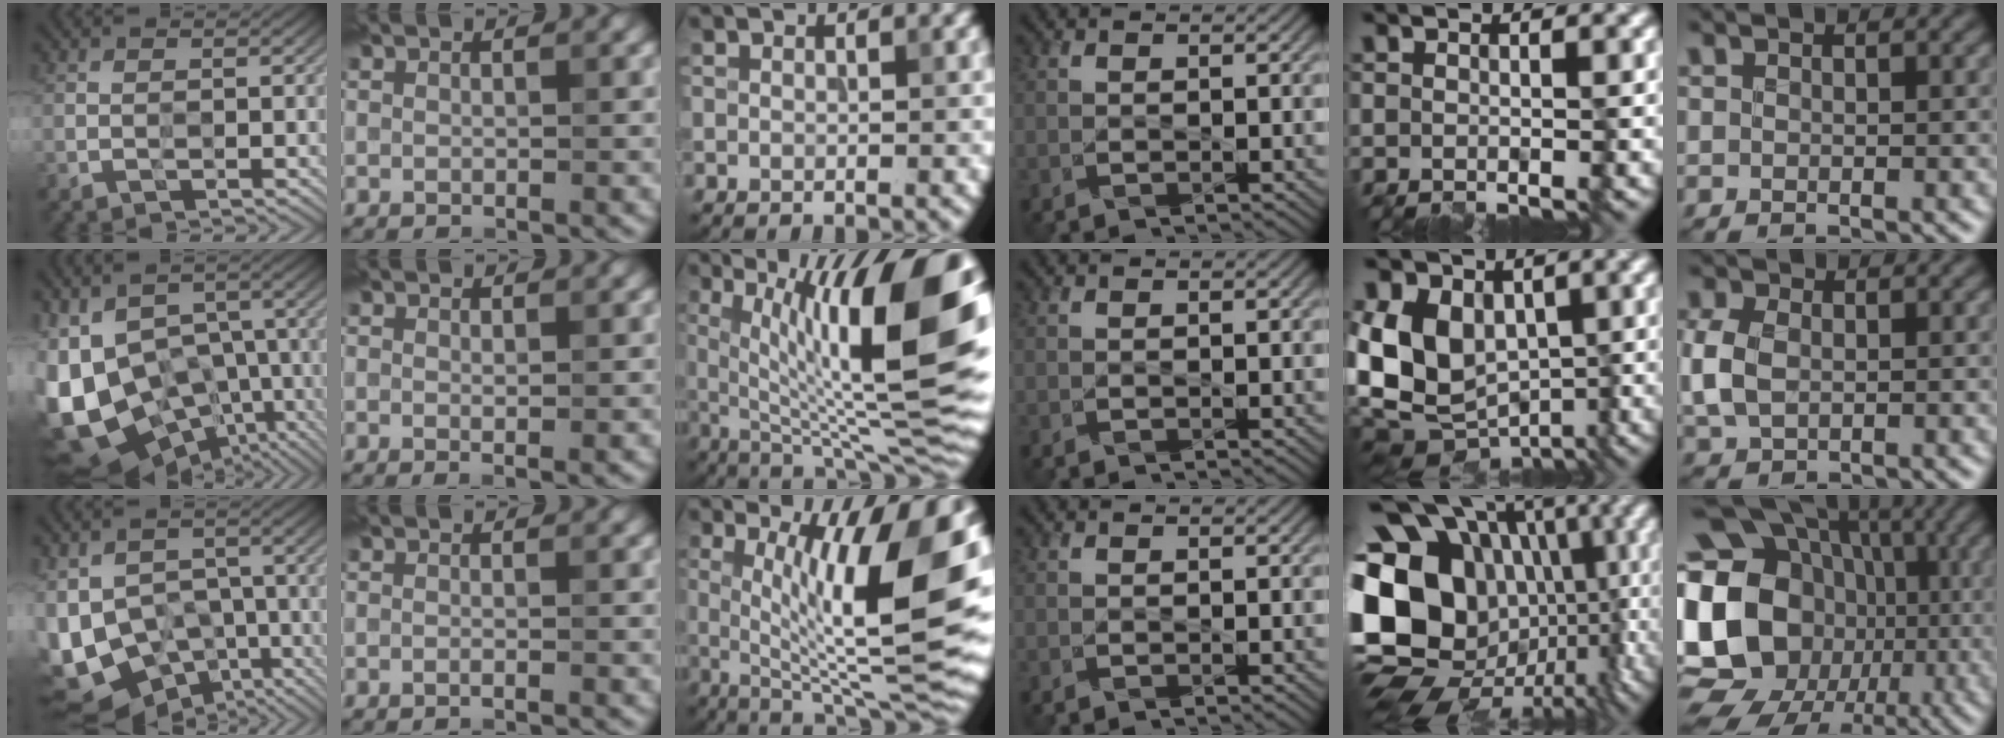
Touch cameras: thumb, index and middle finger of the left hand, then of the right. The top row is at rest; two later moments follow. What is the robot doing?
{"motion": "wipe", "object": "plastic plate"}